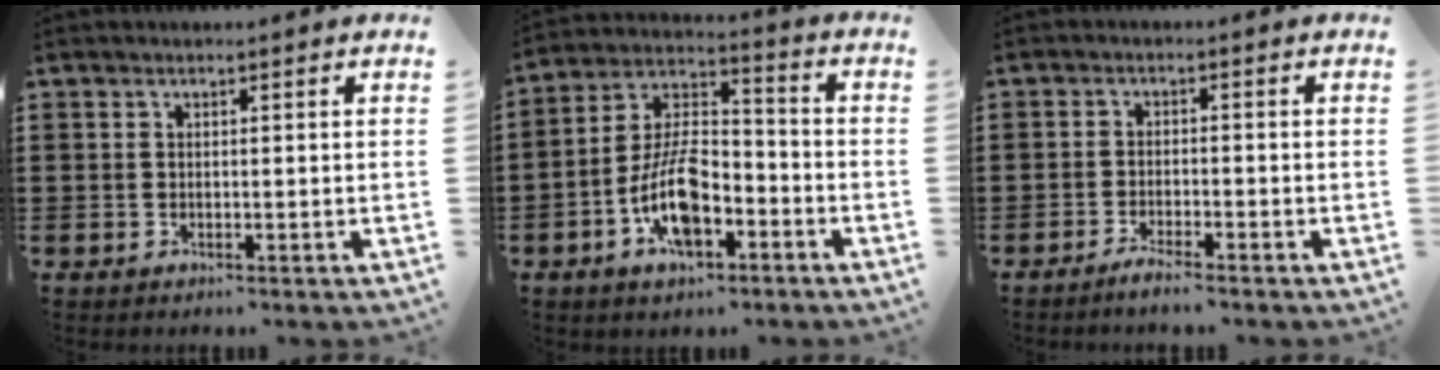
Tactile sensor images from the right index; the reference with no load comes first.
{"total": 10.6, "force": [-4.7, 4.8, 8.2], "torque": [-0.178, 0.007, -0.086]}
{"total": 2.1, "force": [-1.9, -0.5, 0.7], "torque": [-0.011, 0.001, -0.035]}